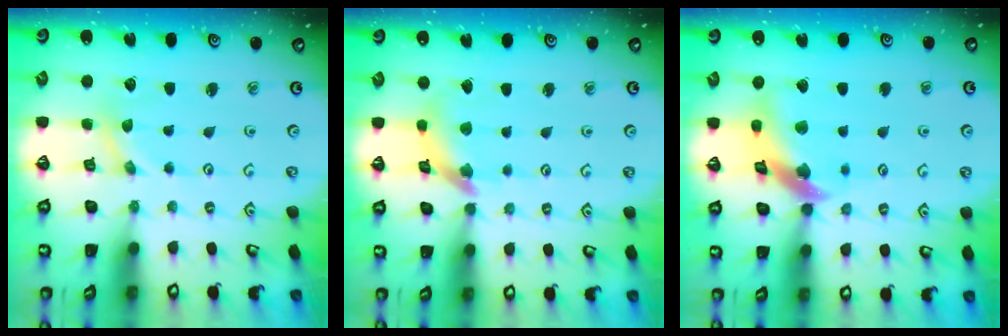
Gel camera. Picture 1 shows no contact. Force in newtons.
{"total": 10.1, "press": 10.1, "slide": 1.2}
{"total": 11.7, "press": 11.6, "slide": 1.7}